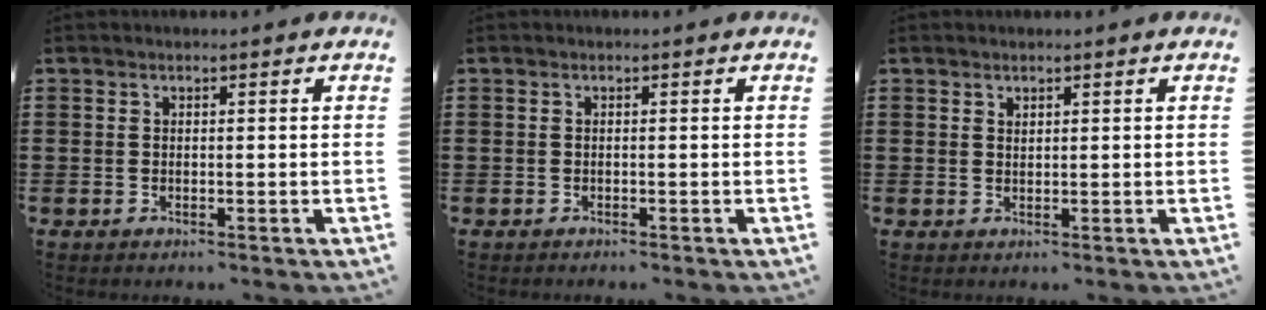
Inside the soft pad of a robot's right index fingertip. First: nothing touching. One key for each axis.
{"total": 0.0}
{"total": 0.8, "fx": 0.7, "fy": 0.4, "fz": 0.1, "tx": -0.003, "ty": 0.003, "tz": 0.014}